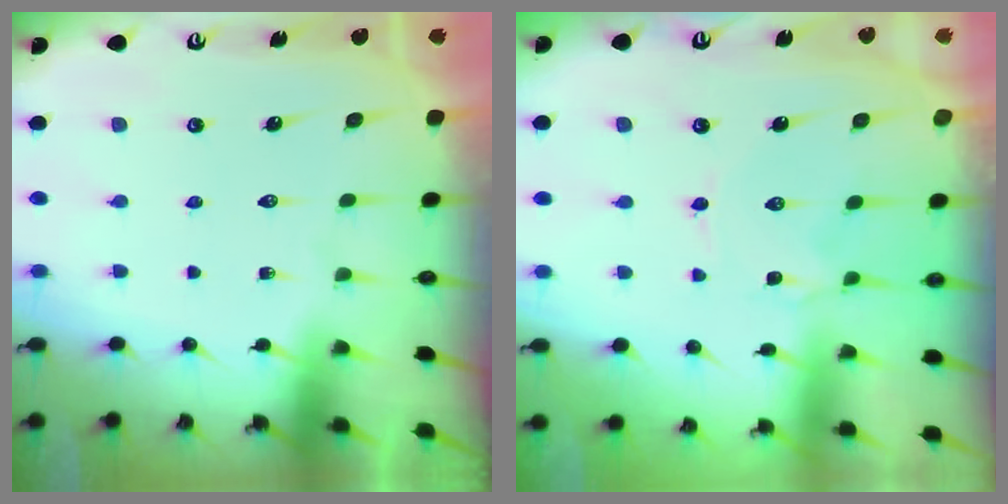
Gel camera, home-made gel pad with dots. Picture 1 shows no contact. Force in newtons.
{"total": 1.1, "press": 1.1, "slide": 0.2}